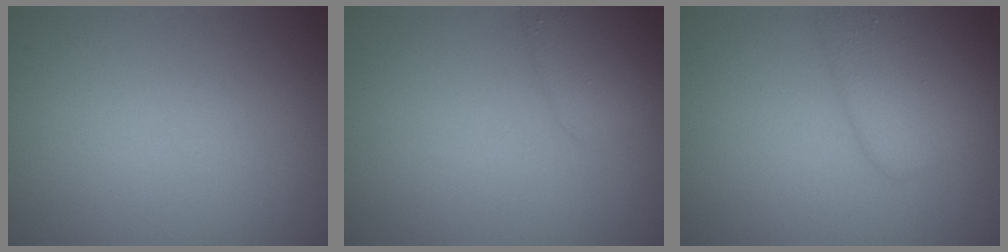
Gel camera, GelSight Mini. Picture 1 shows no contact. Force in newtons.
{"total": 2.5, "press": 2.5, "slide": 0.2}
{"total": 4.1, "press": 4.1, "slide": 0.3}